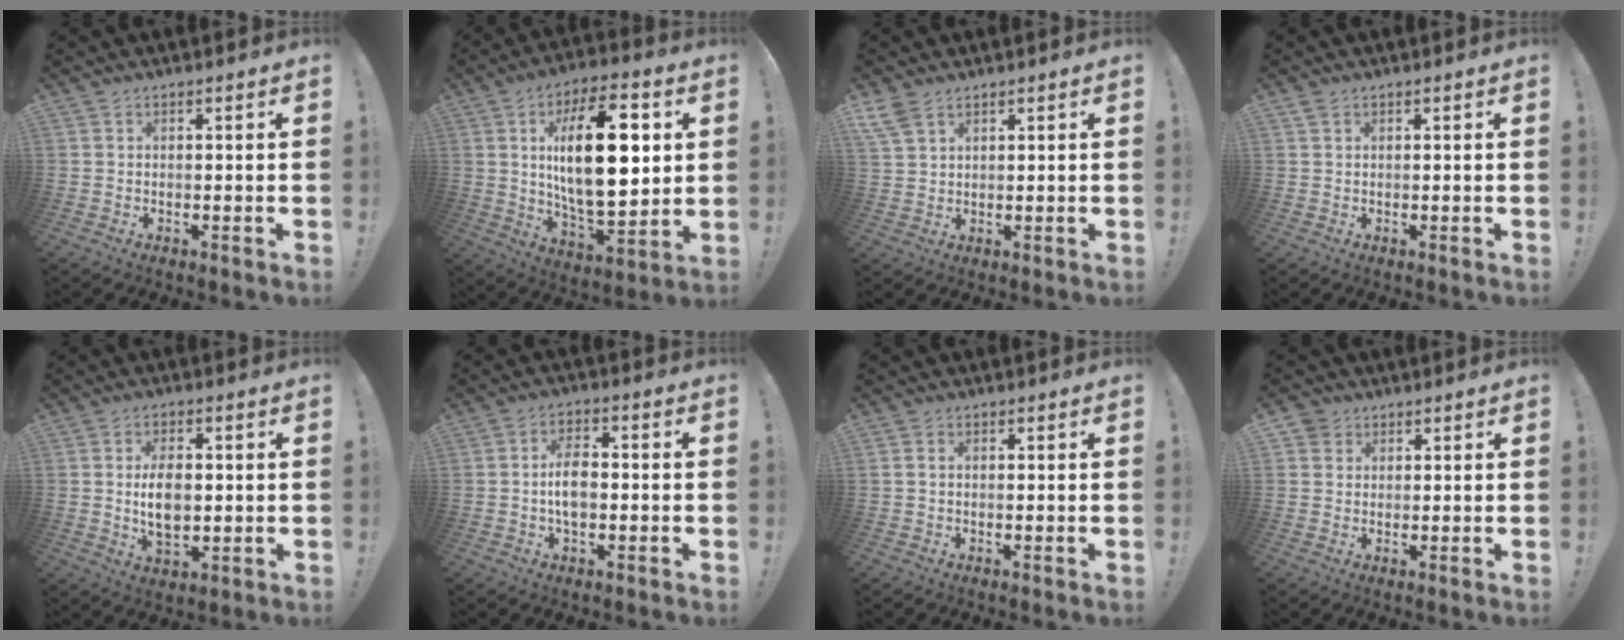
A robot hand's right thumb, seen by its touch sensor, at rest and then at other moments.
{"total": 25.0, "force": [4.6, 11.2, 21.8], "torque": [-0.363, -0.006, 0.065]}
{"total": 5.1, "force": [3.4, 2.5, 2.8], "torque": [-0.053, -0.012, 0.067]}
{"total": 0.9, "force": [0.7, 0.6, 0.2], "torque": [0.002, -0.002, 0.011]}
{"total": 8.7, "force": [0.2, 5.1, 7.0], "torque": [-0.122, -0.007, -0.003]}
{"total": 7.5, "force": [-1.0, 4.4, 6.0], "torque": [-0.102, 0.008, -0.020]}
{"total": 0.9, "force": [0.2, 0.7, 0.5], "torque": [-0.012, 0.005, 0.004]}
{"total": 3.4, "force": [1.7, 2.9, 0.6], "torque": [-0.004, -0.006, 0.031]}